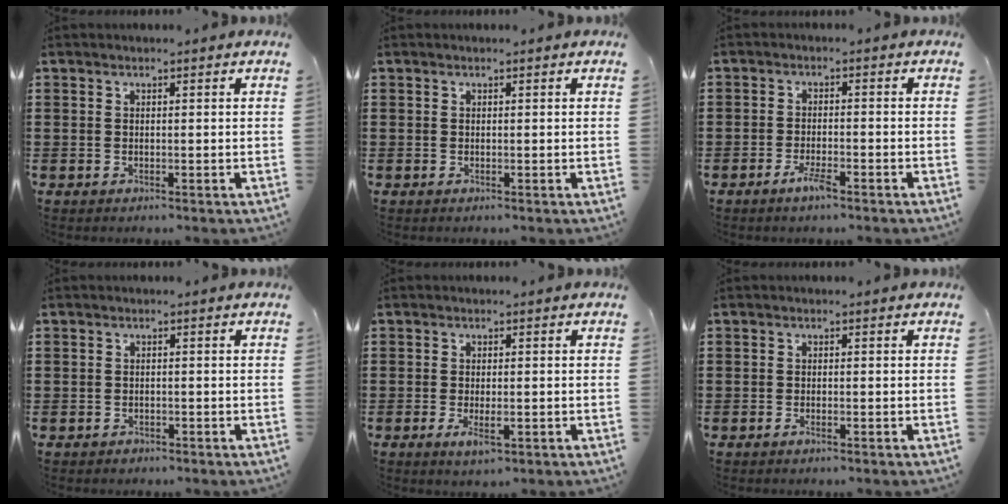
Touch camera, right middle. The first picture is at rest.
{"total": 0.0}
{"total": 3.0, "force": [-2.1, 0.7, 2.0], "torque": [-0.048, -0.003, -0.043]}
{"total": 1.1, "force": [-0.8, 0.7, -0.1], "torque": [0.001, 0.004, -0.020]}
{"total": 2.9, "force": [-0.8, 1.0, 2.6], "torque": [-0.053, -0.005, -0.015]}
{"total": 0.8, "force": [-0.5, 0.1, 0.6], "torque": [-0.015, -0.007, -0.007]}